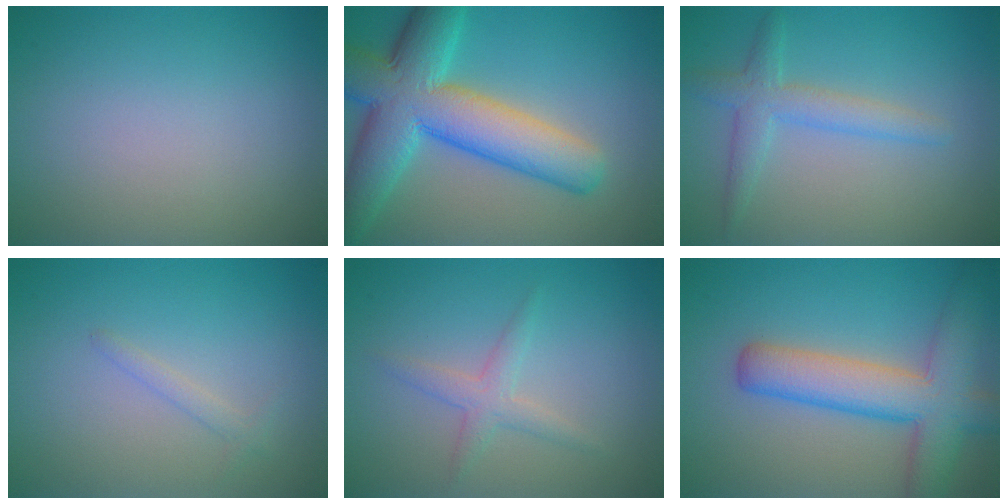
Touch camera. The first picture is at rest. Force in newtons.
{"total": 11.0, "press": 11.0, "slide": 0.1}
{"total": 3.0, "press": 3.0, "slide": 0.0}
{"total": 1.1, "press": 1.1, "slide": 0.1}
{"total": 1.9, "press": 1.9, "slide": 0.0}
{"total": 7.3, "press": 7.3, "slide": 0.3}